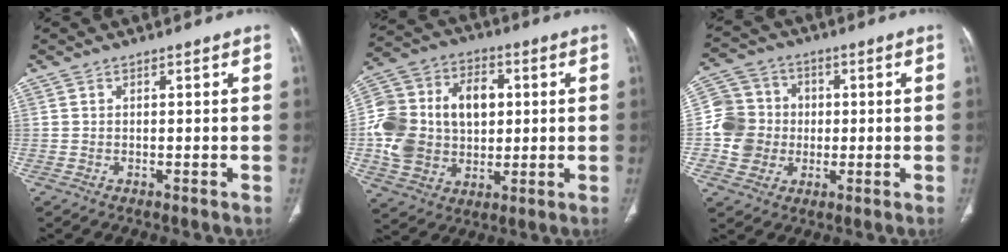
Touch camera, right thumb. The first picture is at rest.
{"total": 20.4, "force": [1.4, 15.2, 13.6], "torque": [-0.240, 0.024, 0.031]}
{"total": 11.0, "force": [-0.8, 10.2, 3.9], "torque": [-0.050, 0.022, -0.020]}